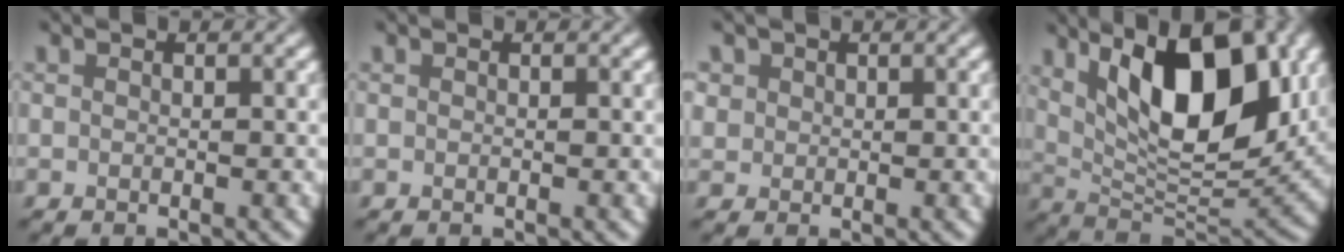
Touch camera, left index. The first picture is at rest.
{"total": 0.0}
{"total": 1.8, "force": [0.9, 1.5, 0.5], "torque": [-0.021, -0.001, 0.026]}
{"total": 12.3, "force": [4.7, 5.0, 10.2], "torque": [-0.150, -0.002, 0.079]}